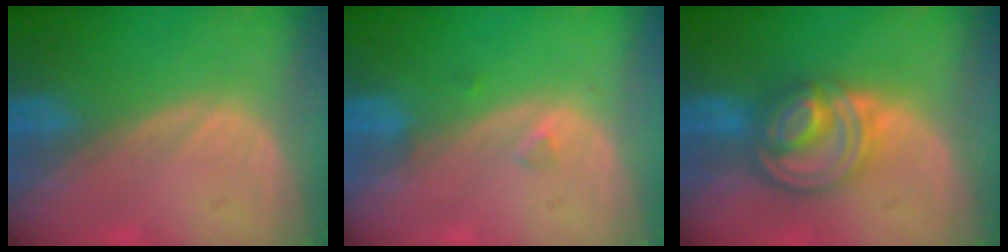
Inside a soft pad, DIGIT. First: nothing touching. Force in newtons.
{"total": 1.0, "press": 1.0, "slide": 0.2}
{"total": 8.1, "press": 7.0, "slide": 4.1}